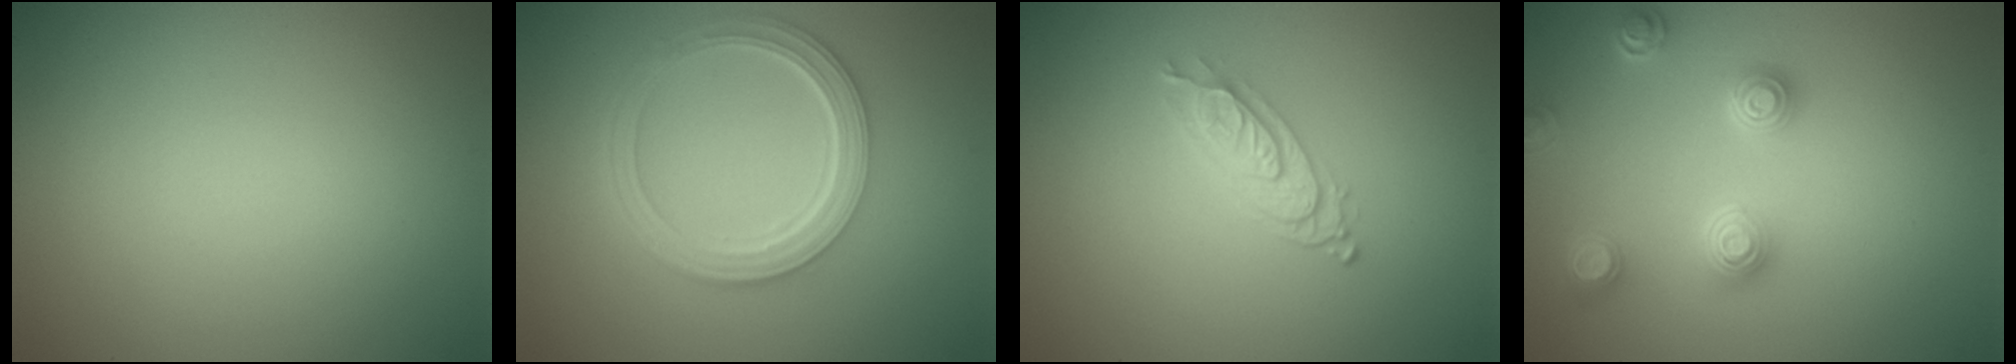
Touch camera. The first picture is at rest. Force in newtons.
{"total": 5.2, "press": 3.9, "slide": 3.5}
{"total": 2.5, "press": 2.0, "slide": 1.5}
{"total": 3.8, "press": 3.4, "slide": 1.6}